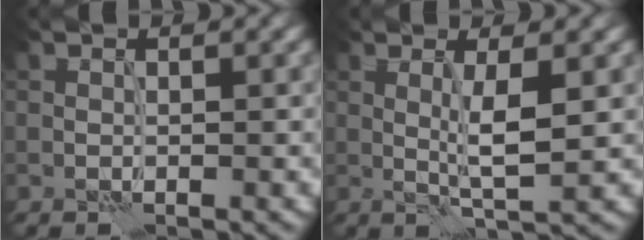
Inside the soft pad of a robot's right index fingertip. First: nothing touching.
{"total": 3.3, "force": [0.3, 0.1, 3.3], "torque": [-0.057, -0.002, 0.007]}